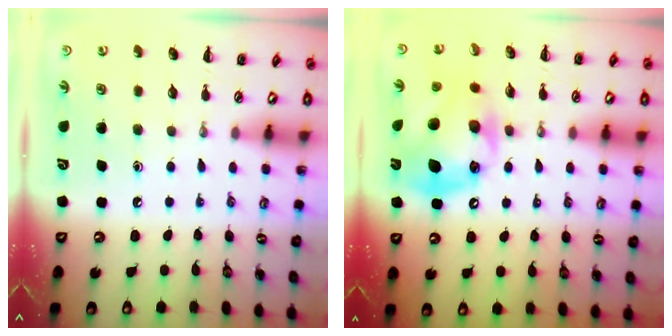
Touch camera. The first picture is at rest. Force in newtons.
{"total": 16.5, "press": 16.5, "slide": 0.9}